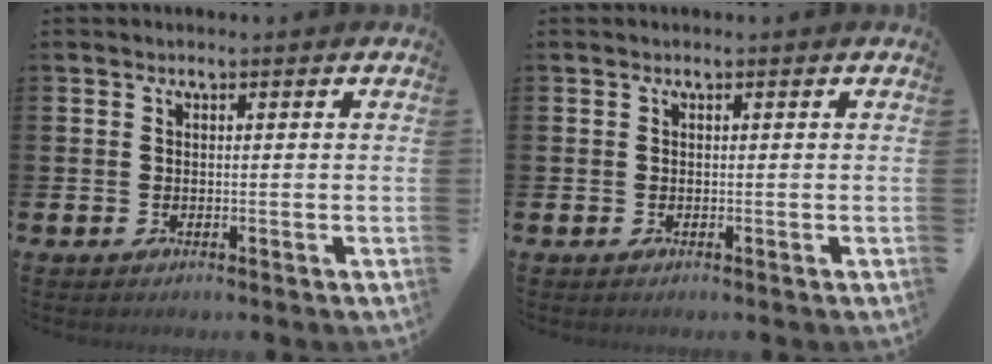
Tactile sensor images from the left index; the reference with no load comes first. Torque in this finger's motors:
{"motor_torque": [0.00, 0.00, 0.00, -0.01]}